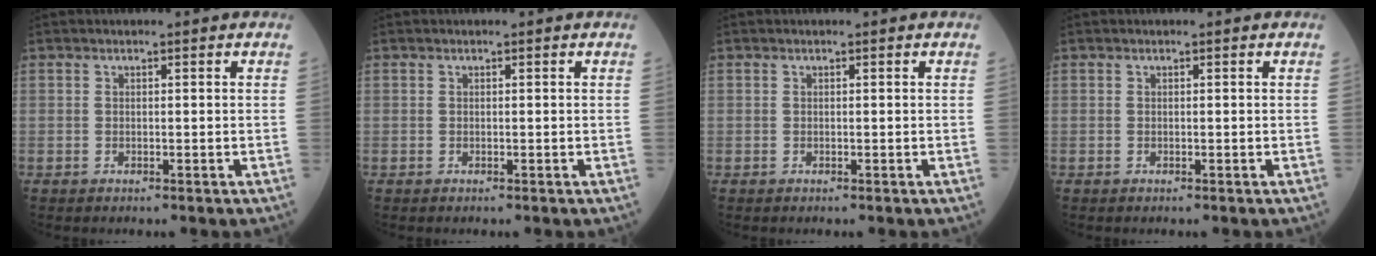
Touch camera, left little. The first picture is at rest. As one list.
[{"total": 0.0}, {"total": 0.0}, {"total": 0.0}]